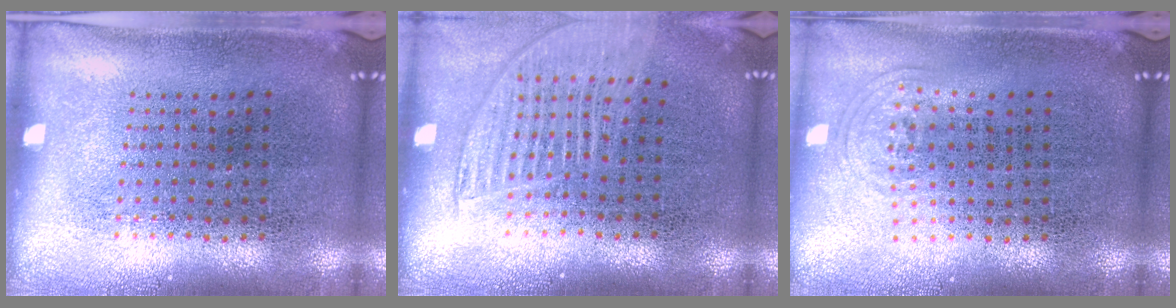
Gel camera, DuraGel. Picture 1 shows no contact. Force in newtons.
{"total": 1.4, "press": 1.3, "slide": 0.6}
{"total": 0.9, "press": 0.6, "slide": 0.7}